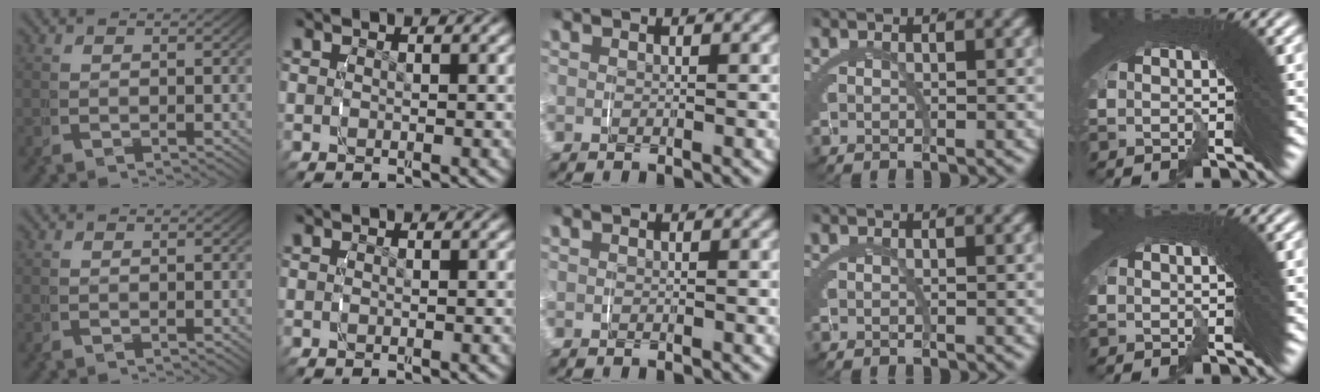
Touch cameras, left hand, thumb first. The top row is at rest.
{}